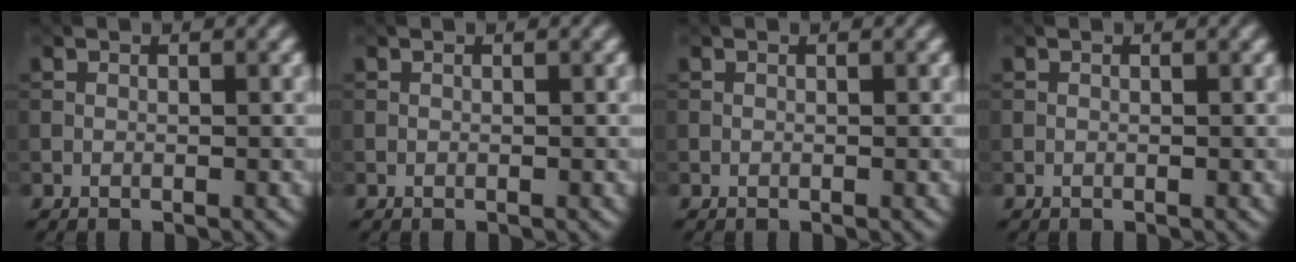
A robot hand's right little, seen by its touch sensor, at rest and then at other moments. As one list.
[{"total": 0.0}, {"total": 0.0}, {"total": 0.0}]